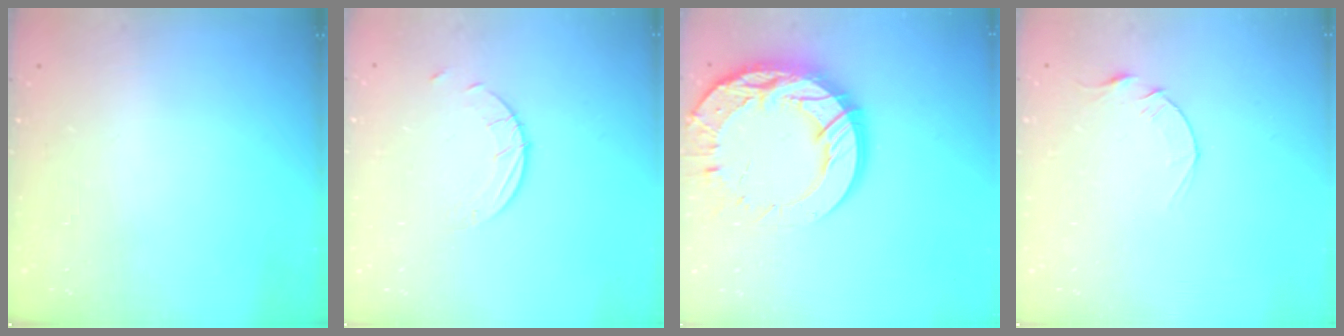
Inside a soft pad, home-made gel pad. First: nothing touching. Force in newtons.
{"total": 2.6, "press": 2.6, "slide": 0.2}
{"total": 25.1, "press": 25.0, "slide": 2.3}
{"total": 3.9, "press": 3.9, "slide": 0.5}